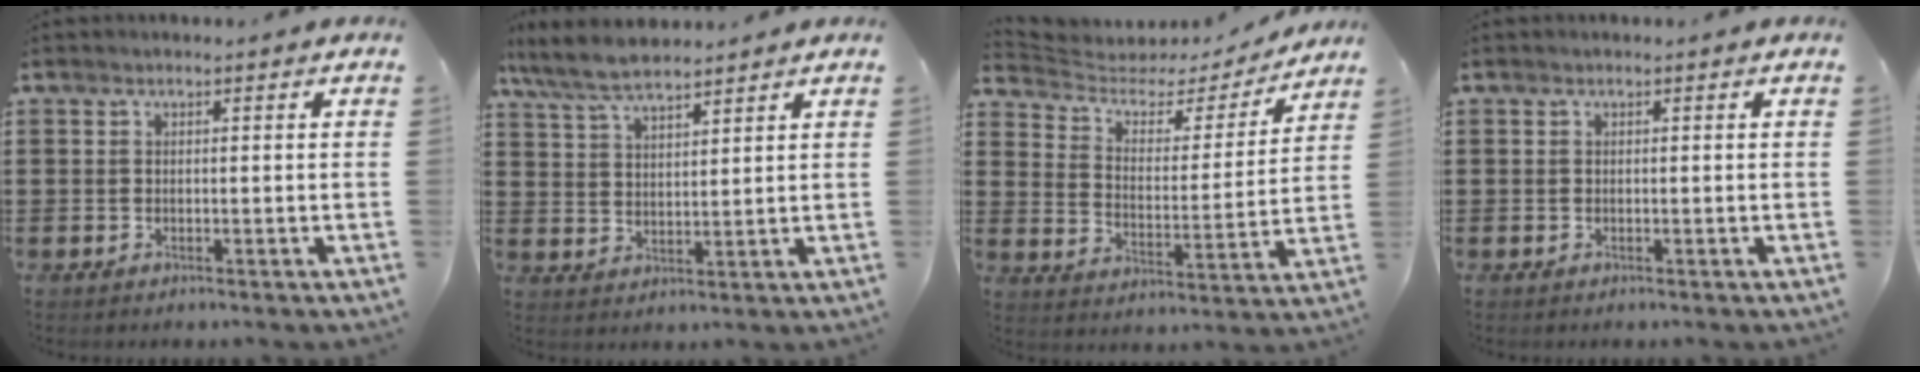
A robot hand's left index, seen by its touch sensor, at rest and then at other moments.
{"total": 6.6, "force": [5.8, 1.5, 2.8], "torque": [-0.072, -0.010, 0.108]}
{"total": 3.9, "force": [3.2, 1.9, 1.2], "torque": [-0.047, -0.020, 0.045]}
{"total": 0.0}